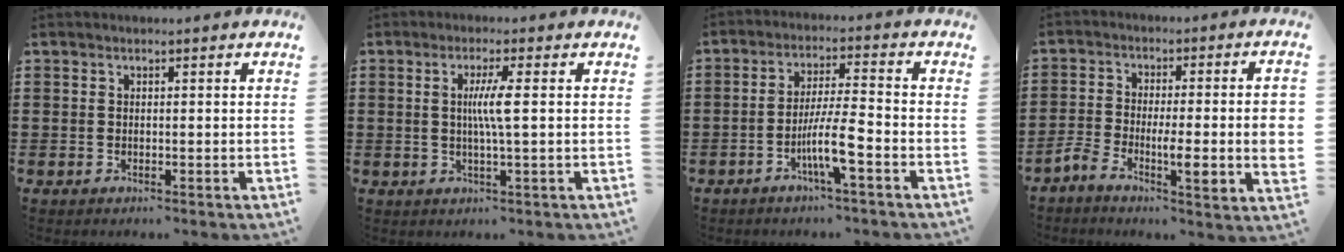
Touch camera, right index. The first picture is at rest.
{"total": 4.0, "force": [0.4, -0.3, 4.0], "torque": [-0.076, -0.007, 0.002]}
{"total": 7.2, "force": [-3.4, 0.4, 6.4], "torque": [-0.126, -0.009, -0.064]}
{"total": 8.0, "force": [-2.0, 1.9, 7.6], "torque": [-0.128, -0.006, -0.040]}